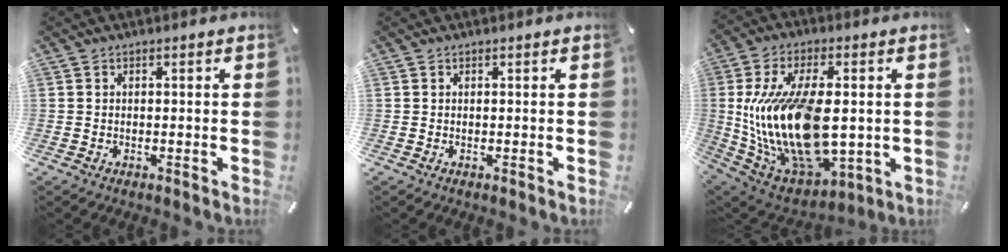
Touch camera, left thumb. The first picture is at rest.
{"total": 0.0}
{"total": 22.7, "force": [0.9, 12.7, 18.8], "torque": [-0.405, -0.017, 0.026]}